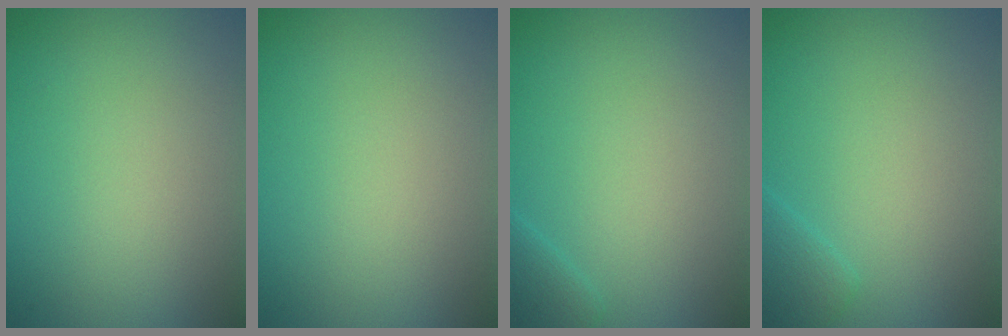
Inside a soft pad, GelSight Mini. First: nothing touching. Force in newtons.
{"total": 0.0}
{"total": 1.4, "press": 1.4, "slide": 0.1}
{"total": 1.6, "press": 1.6, "slide": 0.1}